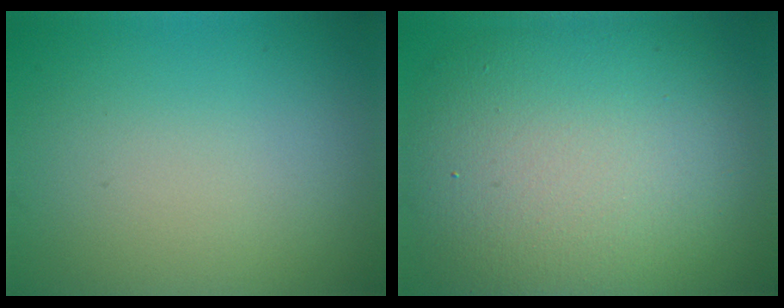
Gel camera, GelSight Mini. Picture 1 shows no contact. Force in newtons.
{"total": 12.5, "press": 12.4, "slide": 1.2}